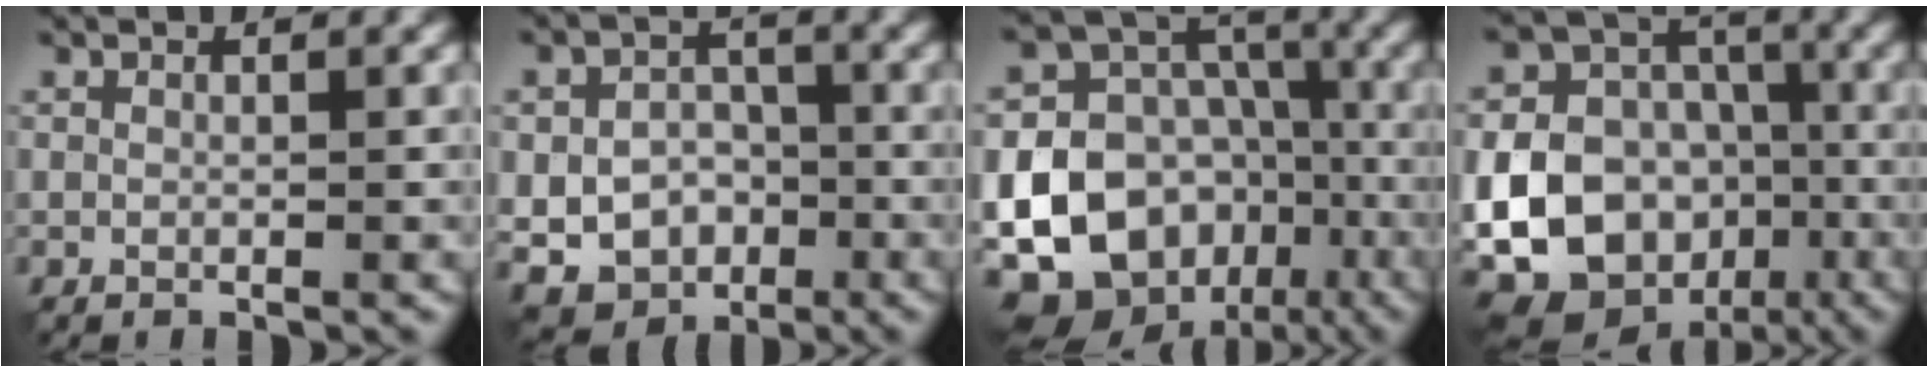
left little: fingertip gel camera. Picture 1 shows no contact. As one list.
[{"total": 7.6, "force": [-2.4, 6.1, 3.9], "torque": [-0.040, -0.010, -0.047]}, {"total": 20.0, "force": [-7.6, 16.3, 9.0], "torque": [-0.177, -0.031, -0.128]}, {"total": 19.0, "force": [-6.3, 15.6, 8.6], "torque": [-0.186, -0.028, -0.114]}]